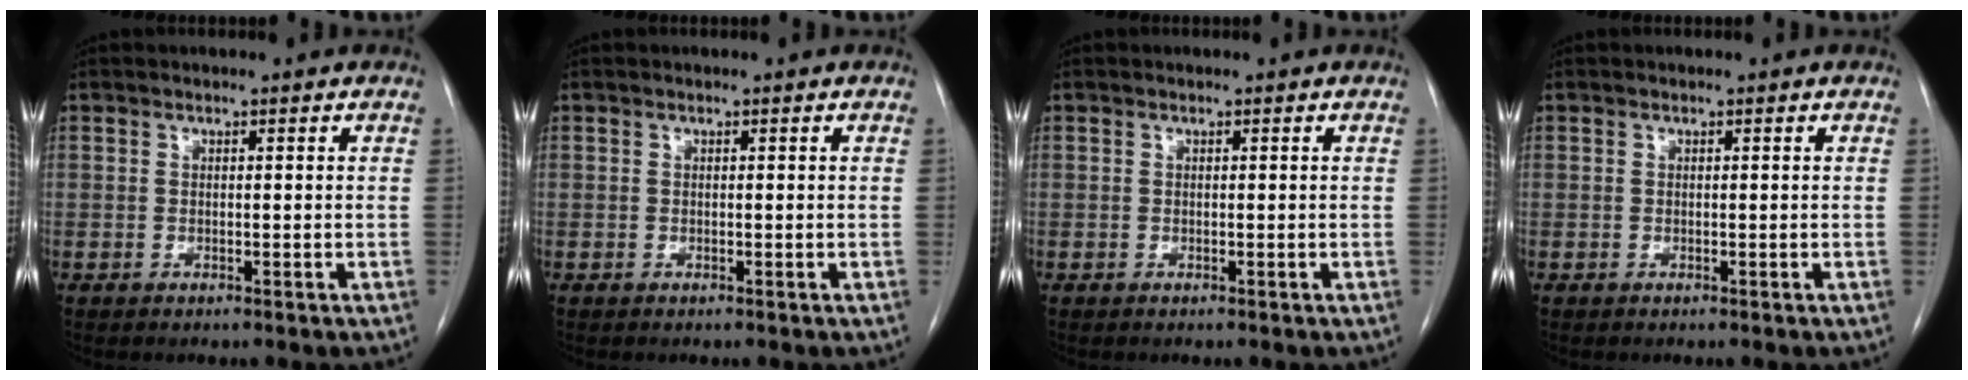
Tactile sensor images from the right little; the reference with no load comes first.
{"total": 0.0}
{"total": 0.0}
{"total": 0.0}